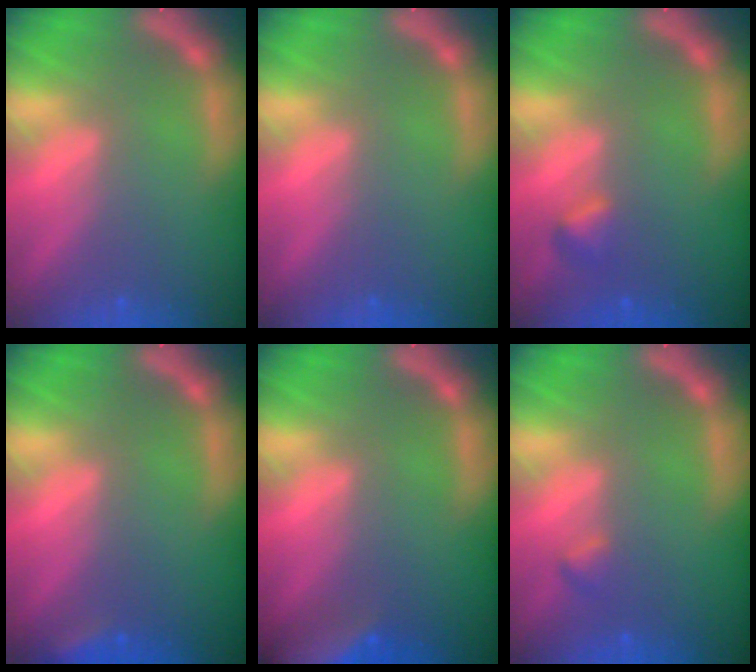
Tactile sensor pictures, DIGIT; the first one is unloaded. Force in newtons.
{"total": 0.0}
{"total": 1.4}
{"total": 1.9}
{"total": 8.5}
{"total": 0.9}